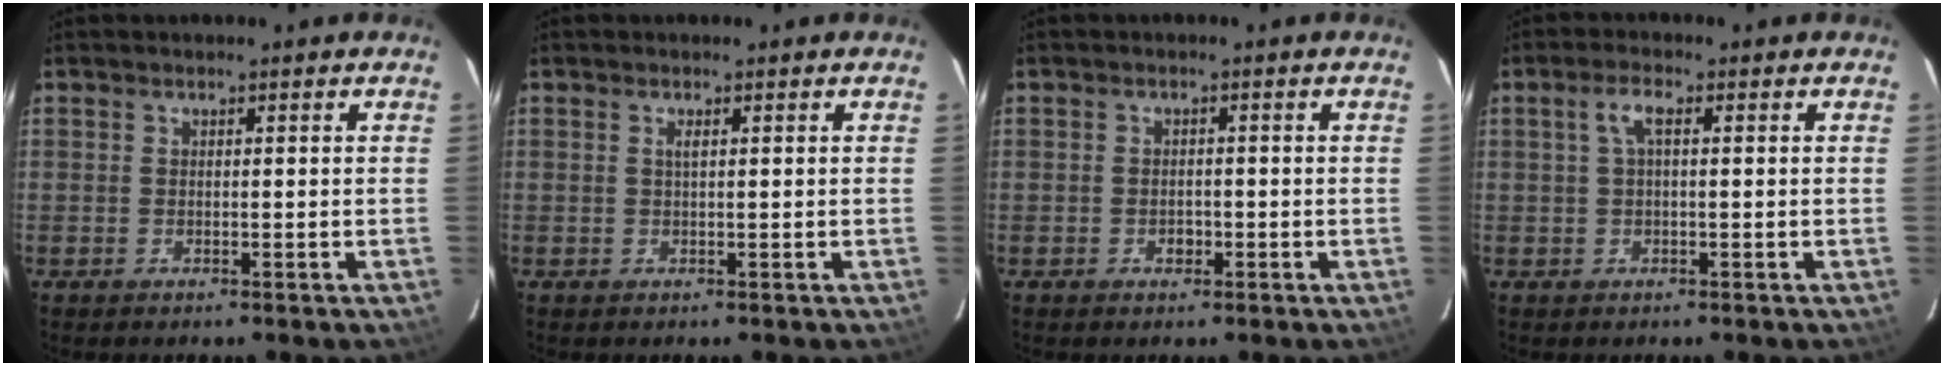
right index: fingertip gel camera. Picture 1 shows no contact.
{"total": 0.8, "force": [0.3, 0.0, 0.8], "torque": [-0.015, 0.002, 0.005]}
{"total": 1.8, "force": [-0.7, 1.4, 0.8], "torque": [-0.013, 0.004, -0.009]}
{"total": 2.7, "force": [0.5, 0.7, 2.6], "torque": [-0.054, 0.008, 0.010]}